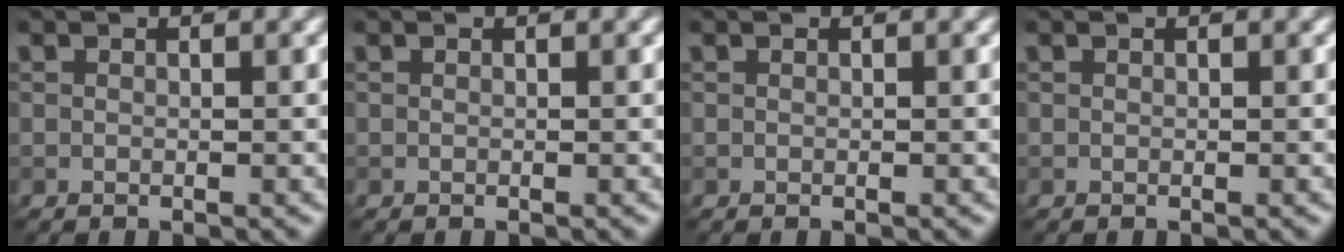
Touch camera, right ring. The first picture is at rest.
{"total": 0.0}
{"total": 0.0}
{"total": 0.0}